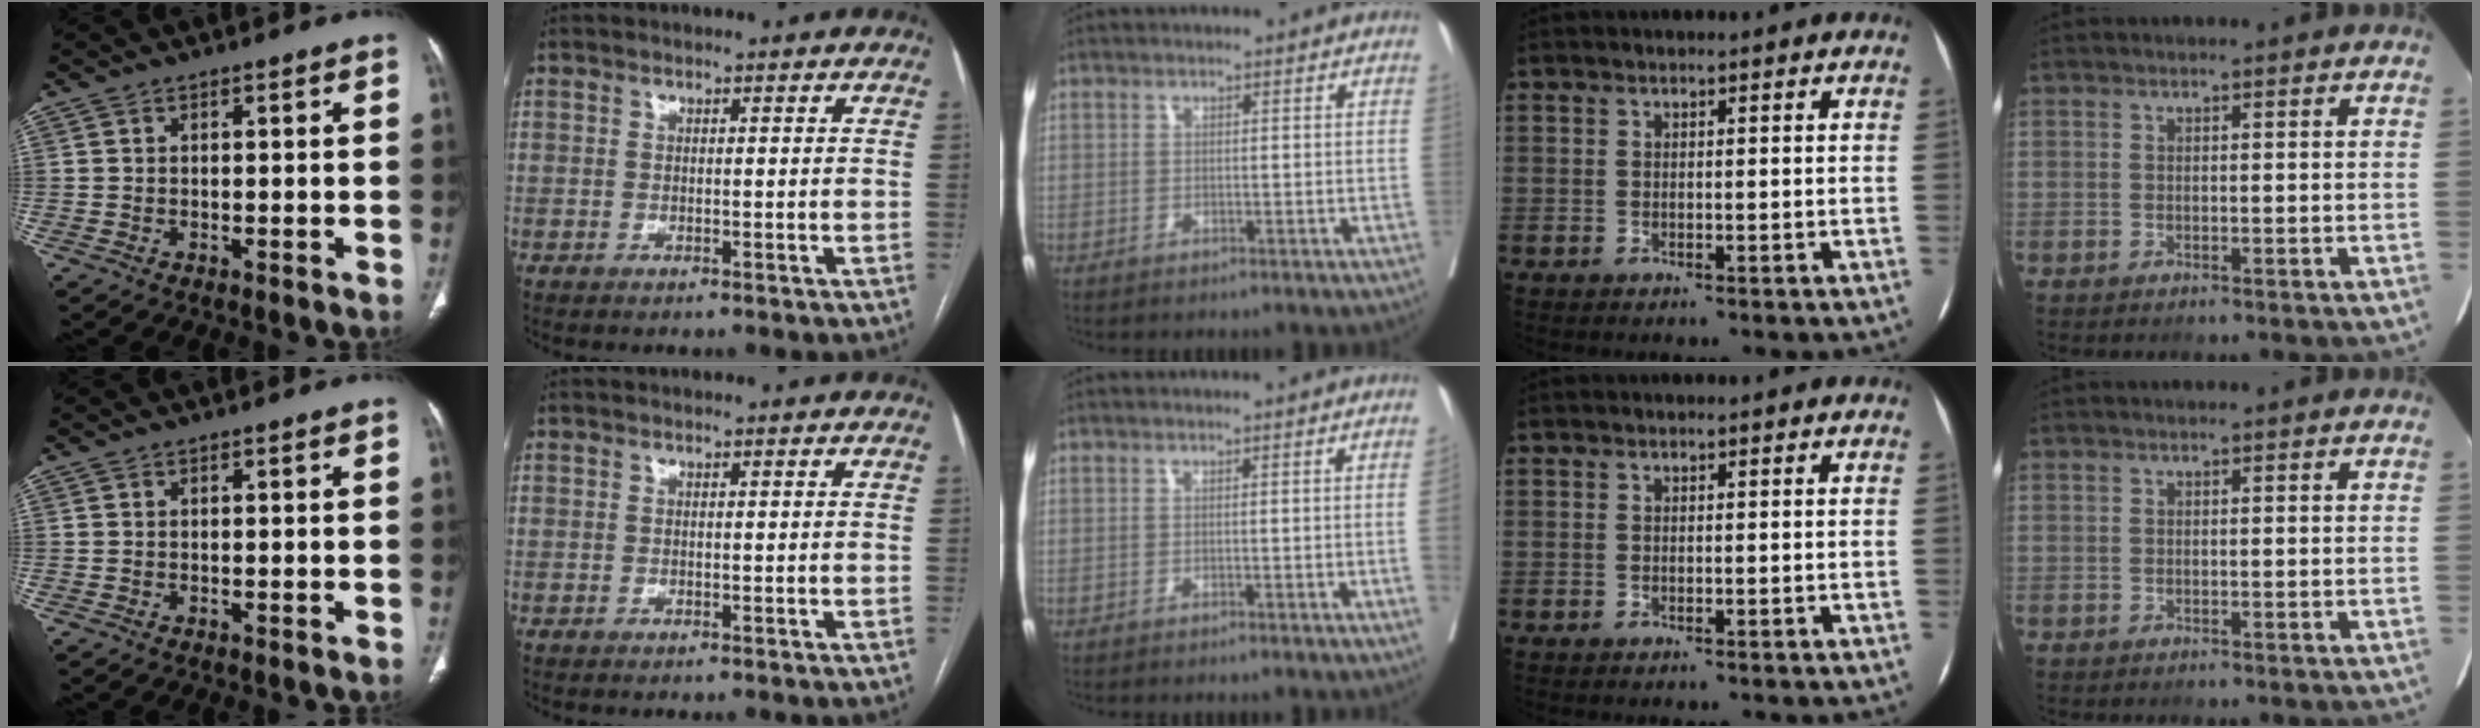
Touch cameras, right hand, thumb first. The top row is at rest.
{"middle": {"total": 2.1, "force": [-0.2, -0.6, 2.0], "torque": [-0.031, 0.000, 0.001]}}